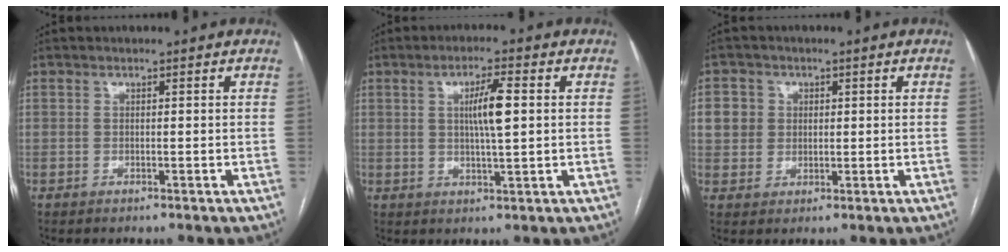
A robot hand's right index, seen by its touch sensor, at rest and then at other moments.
{"total": 5.7, "force": [1.0, 0.5, 5.5], "torque": [-0.097, 0.001, 0.018]}
{"total": 4.5, "force": [1.0, 4.2, 0.9], "torque": [-0.011, 0.012, 0.021]}